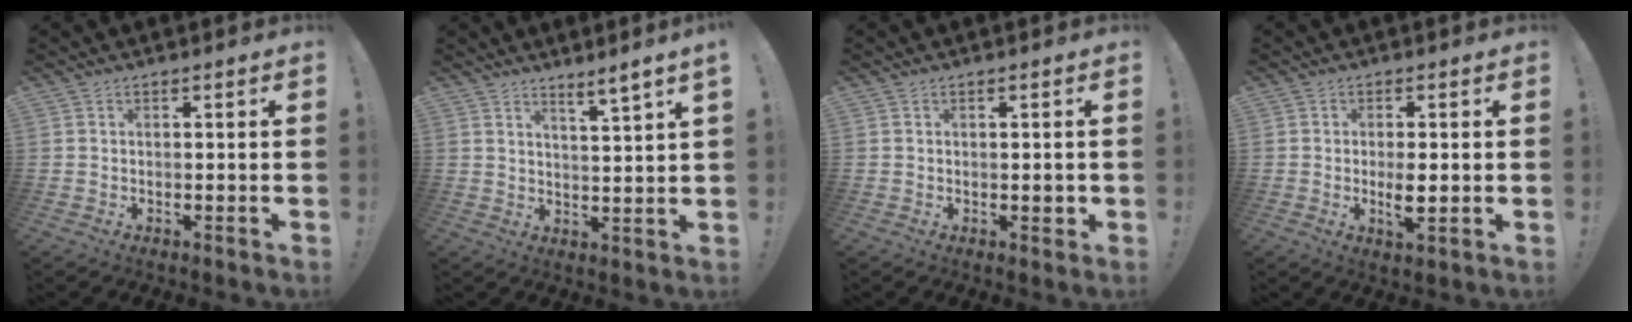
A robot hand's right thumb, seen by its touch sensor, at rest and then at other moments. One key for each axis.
{"total": 5.1, "fx": 3.8, "fy": -1.0, "fz": 3.3, "tx": -0.038, "ty": -0.033, "tz": 0.057}
{"total": 1.5, "fx": -0.1, "fy": 0.8, "fz": 1.2, "tx": -0.005, "ty": -0.002, "tz": -0.005}
{"total": 5.0, "fx": -0.6, "fy": 1.8, "fz": 4.7, "tx": -0.085, "ty": -0.006, "tz": -0.012}